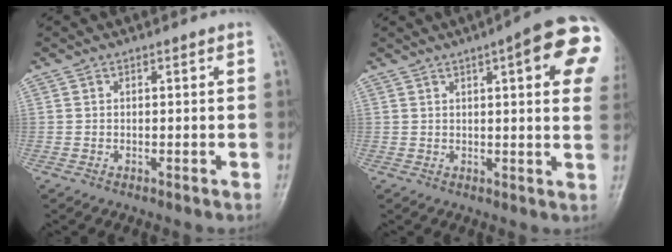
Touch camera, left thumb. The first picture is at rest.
{"total": 16.9, "force": [5.9, 3.6, 15.4], "torque": [-0.183, 0.002, 0.065]}